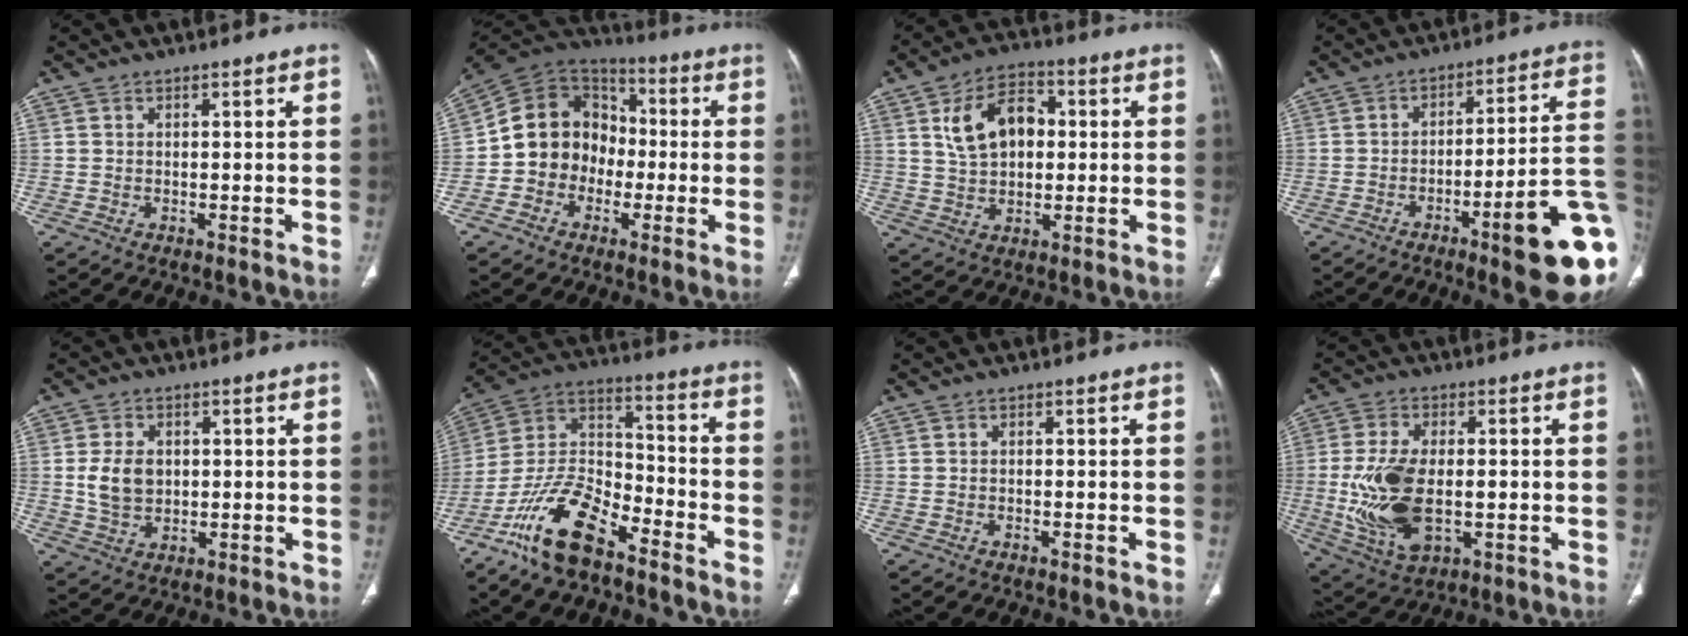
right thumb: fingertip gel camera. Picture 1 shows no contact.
{"total": 13.8, "force": [-1.9, 11.9, 6.7], "torque": [-0.073, 0.043, -0.048]}
{"total": 11.4, "force": [2.4, 7.5, 8.2], "torque": [-0.121, 0.011, 0.041]}
{"total": 19.2, "force": [-7.0, 2.7, 17.6], "torque": [-0.171, 0.034, -0.094]}
{"total": 6.5, "force": [0.5, 4.8, 4.4], "torque": [-0.070, -0.003, 0.016]}
{"total": 15.5, "force": [-10.6, 6.2, 9.4], "torque": [-0.171, 0.071, -0.204]}
{"total": 0.7, "force": [-0.6, 0.1, 0.4], "torque": [-0.012, 0.002, -0.004]}
{"total": 14.5, "force": [-1.7, 7.8, 12.0], "torque": [-0.242, -0.006, -0.018]}